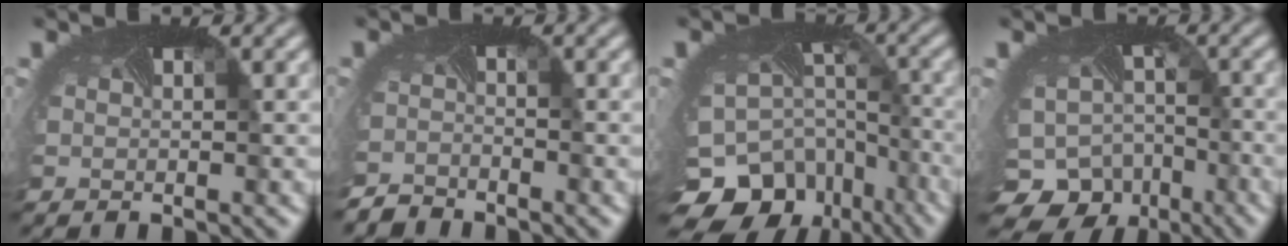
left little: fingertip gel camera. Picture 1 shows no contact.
{"total": 2.7, "force": [-2.6, 0.3, -0.8], "torque": [-0.003, -0.016, -0.054]}
{"total": 14.6, "force": [-9.4, 9.9, 5.1], "torque": [-0.135, -0.057, -0.108]}
{"total": 11.6, "force": [-7.4, 8.4, 3.0], "torque": [-0.068, -0.052, -0.075]}